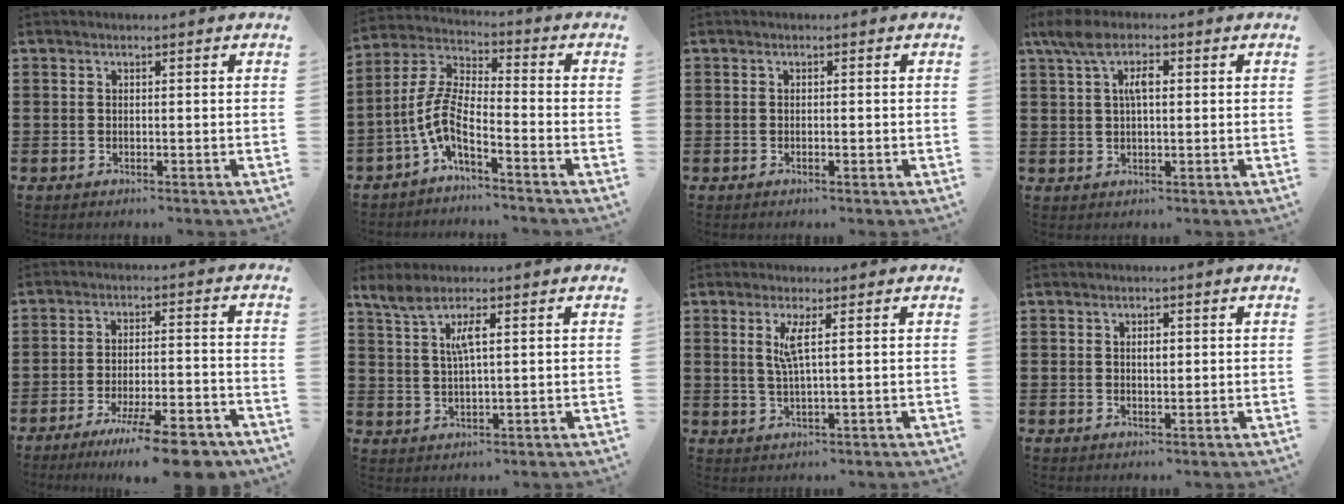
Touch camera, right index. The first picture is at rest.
{"total": 6.7, "force": [-3.7, 1.5, 5.4], "torque": [-0.142, -0.022, -0.079]}
{"total": 0.6, "force": [-0.2, 0.2, 0.5], "torque": [-0.010, -0.004, -0.002]}
{"total": 5.2, "force": [1.7, 2.1, 4.4], "torque": [-0.094, 0.010, 0.028]}
{"total": 10.0, "force": [-7.6, 0.8, 6.4], "torque": [-0.099, 0.011, -0.137]}
{"total": 4.1, "force": [1.9, 0.8, 3.6], "torque": [-0.077, 0.001, 0.032]}
{"total": 3.5, "force": [1.1, -0.3, 3.3], "torque": [-0.068, -0.007, 0.016]}
{"total": 1.3, "force": [0.2, 0.6, 1.2], "torque": [-0.024, 0.004, 0.002]}